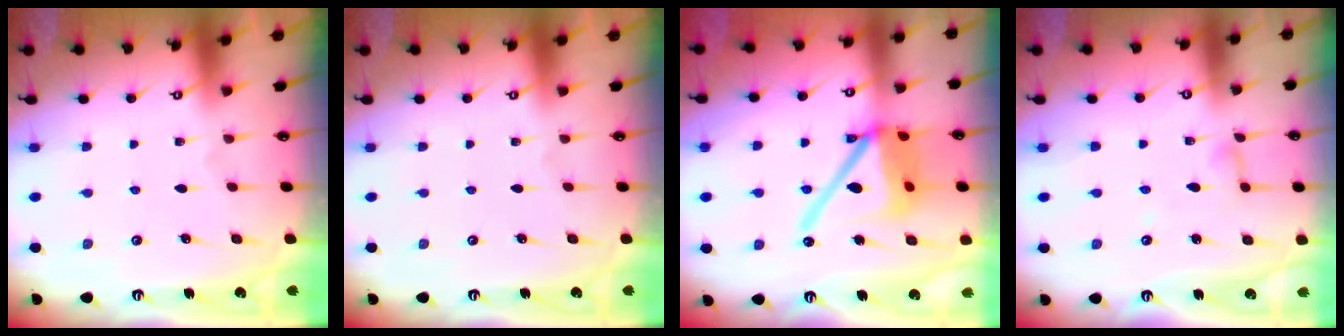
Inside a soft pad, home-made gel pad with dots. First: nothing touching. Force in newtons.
{"total": 0.0}
{"total": 17.1, "press": 16.9, "slide": 2.6}
{"total": 4.2, "press": 4.2, "slide": 0.3}